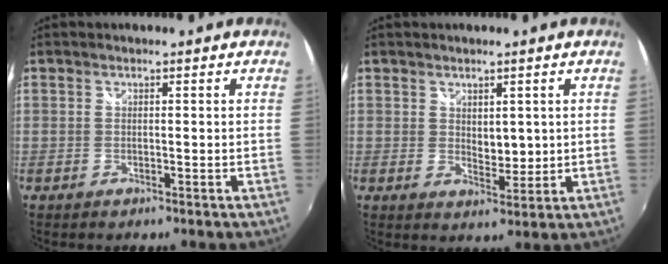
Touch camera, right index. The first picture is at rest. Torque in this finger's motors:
{"motor_torque": [0.07, 0.10, 0.03, 0.01]}